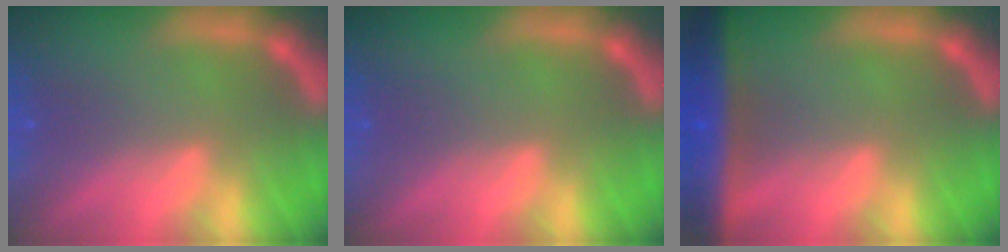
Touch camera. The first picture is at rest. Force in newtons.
{"total": 0.0}
{"total": 8.0}